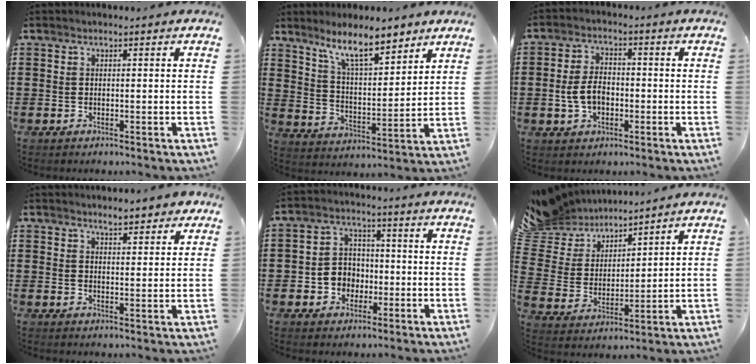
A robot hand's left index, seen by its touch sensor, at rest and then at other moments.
{"total": 9.5, "force": [7.8, 1.9, 5.0], "torque": [-0.104, -0.033, 0.140]}
{"total": 5.2, "force": [-1.0, 3.2, 3.9], "torque": [-0.094, 0.000, -0.024]}
{"total": 3.7, "force": [3.3, 0.8, 1.3], "torque": [-0.024, -0.004, 0.060]}
{"total": 4.8, "force": [-1.3, 4.3, 1.5], "torque": [-0.043, 0.015, -0.028]}
{"total": 8.1, "force": [7.4, 3.3, -0.3], "torque": [-0.048, -0.048, 0.141]}